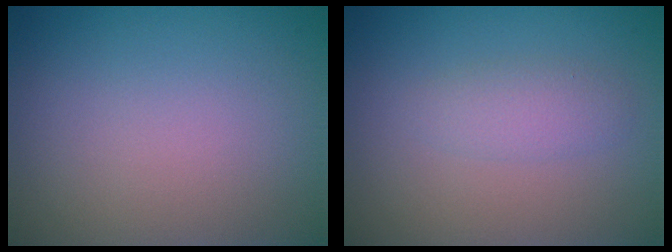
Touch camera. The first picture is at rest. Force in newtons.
{"total": 1.6, "press": 1.6, "slide": 0.1}